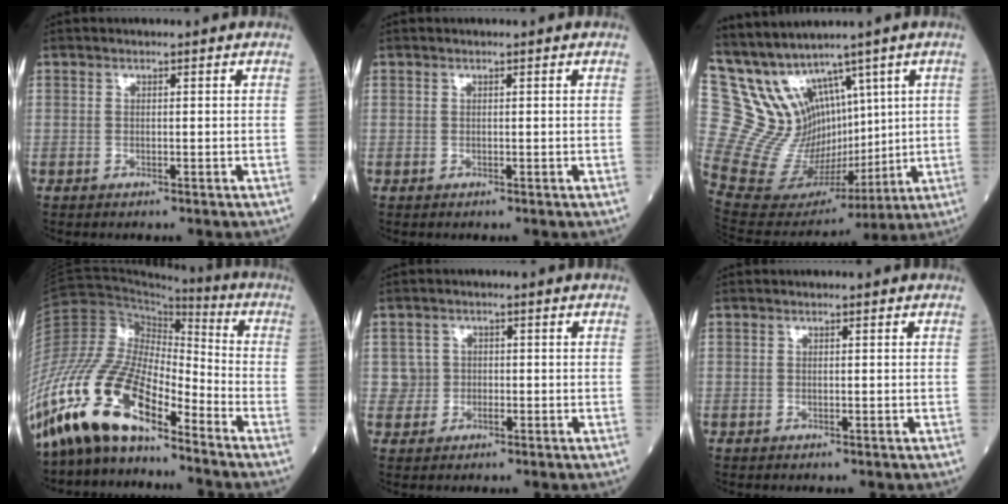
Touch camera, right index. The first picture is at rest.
{"total": 0.0}
{"total": 13.2, "force": [8.1, 8.3, 6.1], "torque": [-0.141, 0.046, 0.194]}
{"total": 20.3, "force": [-15.3, 5.7, 12.1], "torque": [-0.272, -0.001, -0.295]}
{"total": 2.4, "force": [-0.3, 2.4, -0.1], "torque": [0.012, 0.009, -0.008]}
{"total": 0.0}